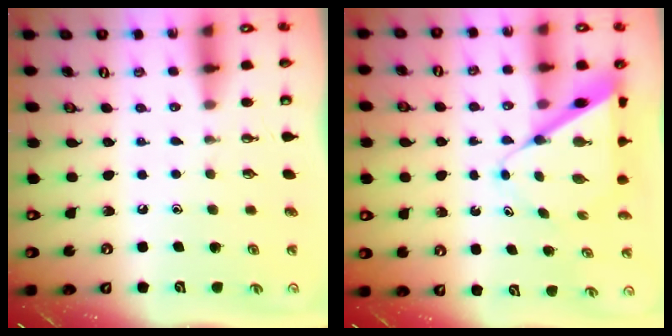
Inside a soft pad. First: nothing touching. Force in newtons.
{"total": 8.9, "press": 8.9, "slide": 0.5}